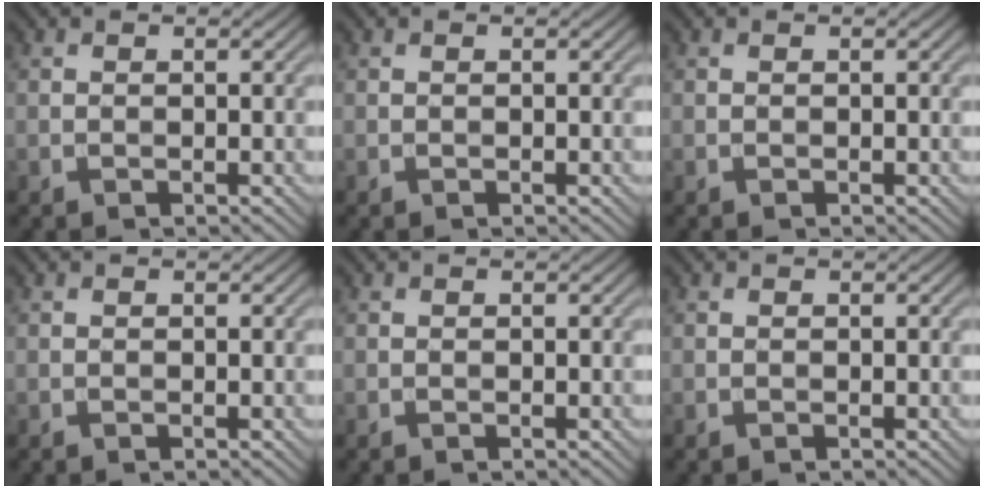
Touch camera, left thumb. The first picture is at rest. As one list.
[{"total": 0.0}, {"total": 0.0}, {"total": 0.0}, {"total": 0.0}, {"total": 0.0}]